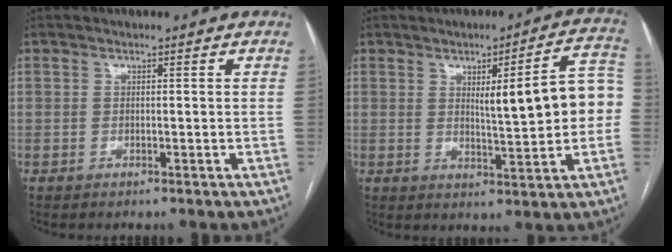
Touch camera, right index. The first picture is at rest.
{"total": 11.3, "force": [0.7, 1.6, 11.2], "torque": [-0.142, 0.023, 0.012]}